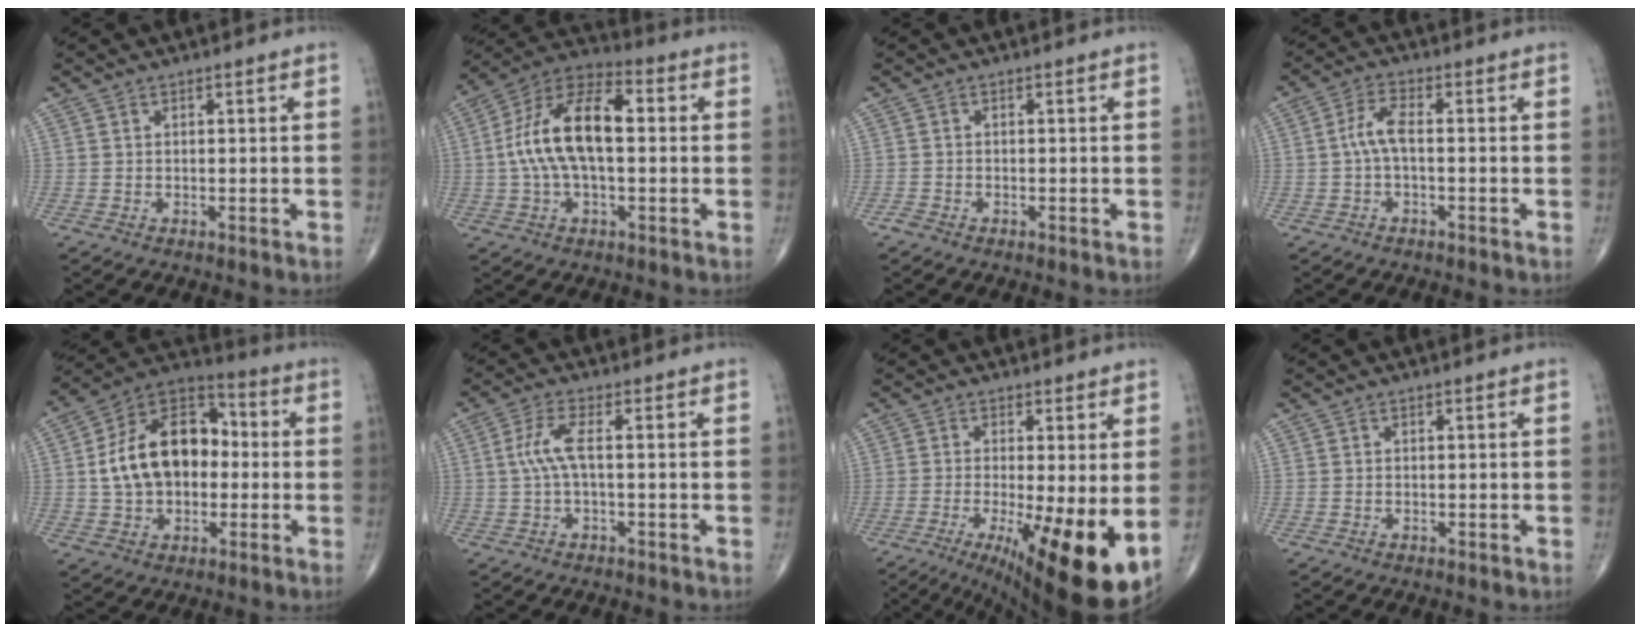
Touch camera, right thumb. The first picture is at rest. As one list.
[{"total": 16.2, "force": [0.9, 8.1, 14.0], "torque": [-0.263, 0.039, 0.008]}, {"total": 1.1, "force": [-0.8, 0.7, 0.4], "torque": [-0.007, 0.001, -0.018]}, {"total": 4.6, "force": [-0.4, 1.6, 4.3], "torque": [-0.094, 0.016, -0.012]}, {"total": 18.3, "force": [0.3, 12.4, 13.5], "torque": [-0.199, 0.035, -0.002]}, {"total": 4.7, "force": [0.0, 1.0, 4.6], "torque": [-0.118, 0.013, -0.002]}, {"total": 15.2, "force": [-4.1, 3.2, 14.3], "torque": [-0.190, -0.021, -0.047]}, {"total": 0.0}]